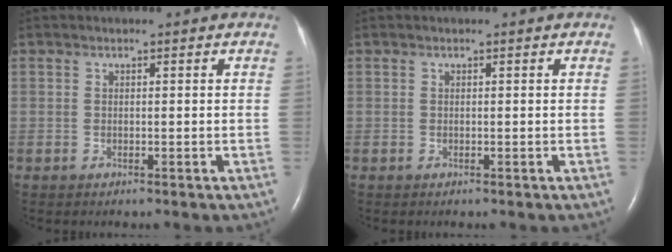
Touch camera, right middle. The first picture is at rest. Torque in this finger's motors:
{"motor_torque": [0.04, -0.08, 0.00, 0.00]}